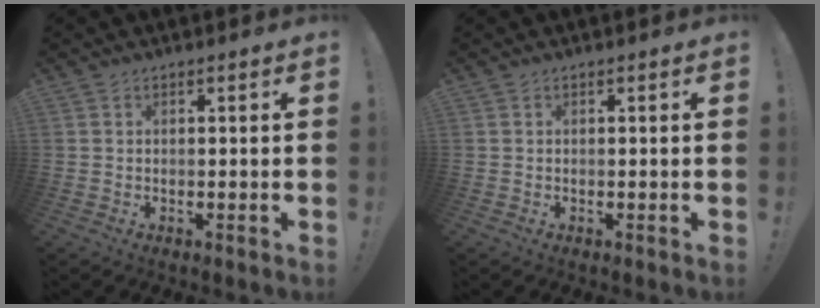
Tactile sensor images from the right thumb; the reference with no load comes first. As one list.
[{"total": 0.0}]